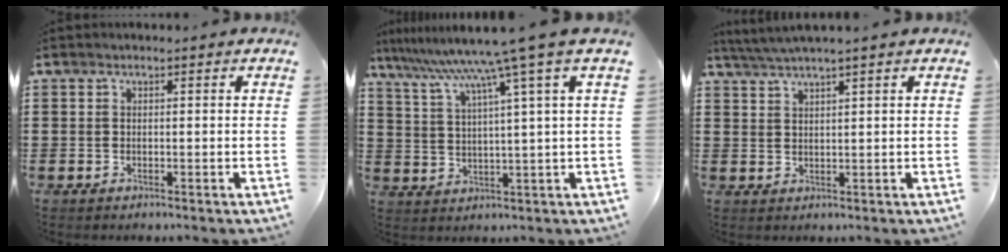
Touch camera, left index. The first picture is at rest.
{"total": 9.2, "force": [6.5, -2.0, 6.3], "torque": [-0.146, -0.040, 0.099]}
{"total": 2.9, "force": [2.4, -0.5, 1.4], "torque": [-0.032, -0.002, 0.045]}